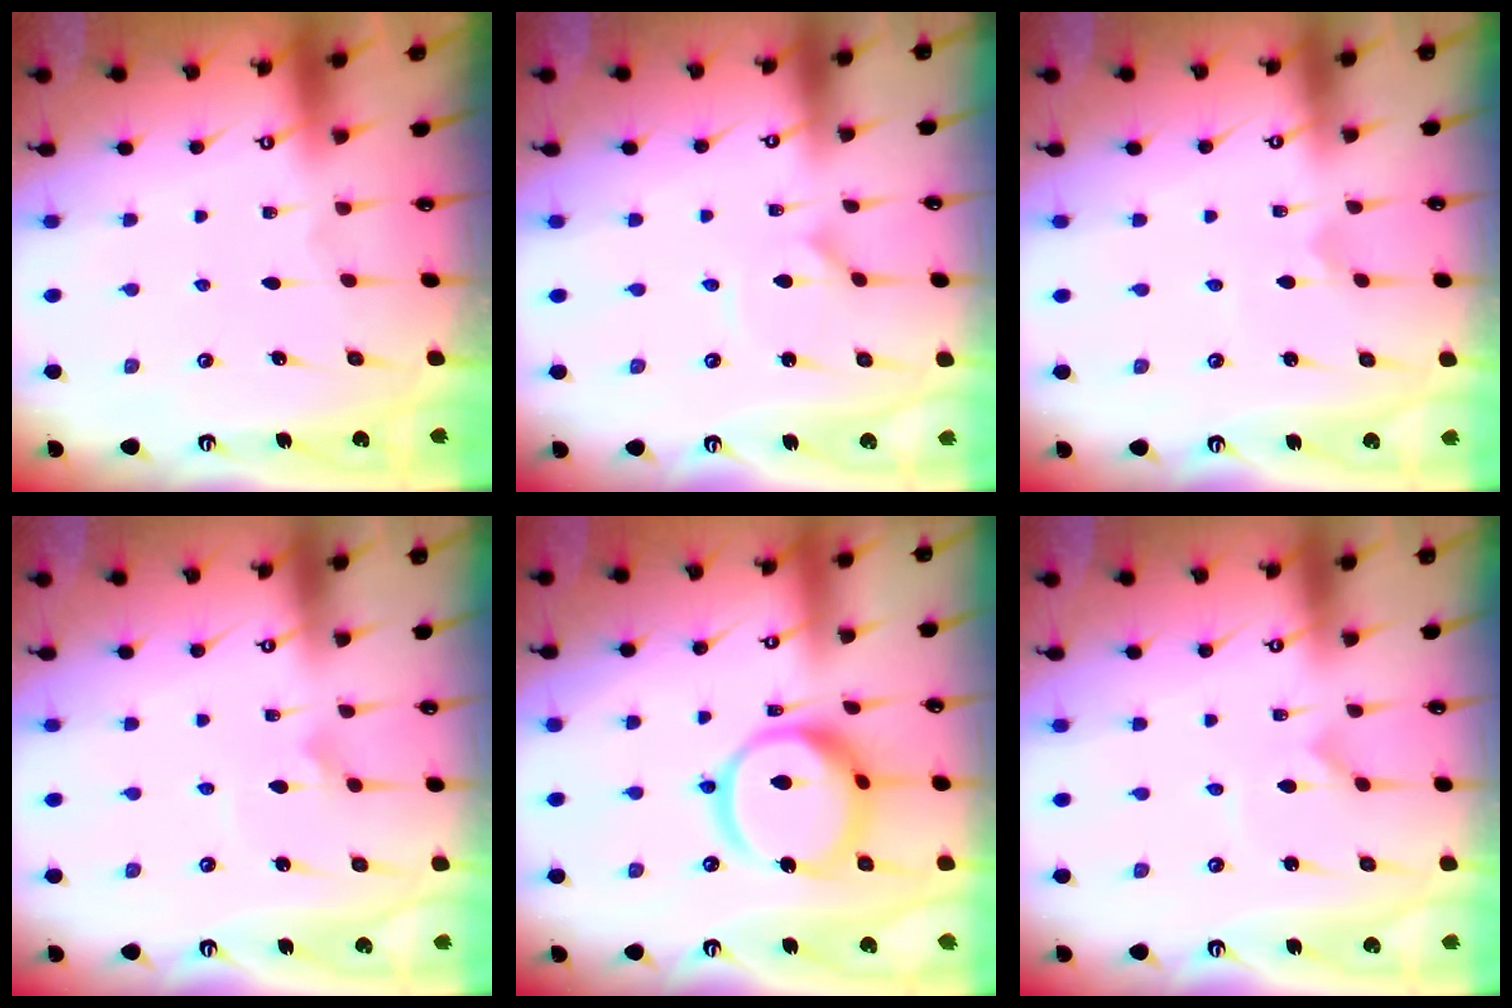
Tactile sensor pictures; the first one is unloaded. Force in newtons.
{"total": 0.9, "press": 0.9, "slide": 0.0}
{"total": 0.7, "press": 0.7, "slide": 0.1}
{"total": 3.6, "press": 3.6, "slide": 0.2}
{"total": 16.5, "press": 16.4, "slide": 1.6}
{"total": 0.0}